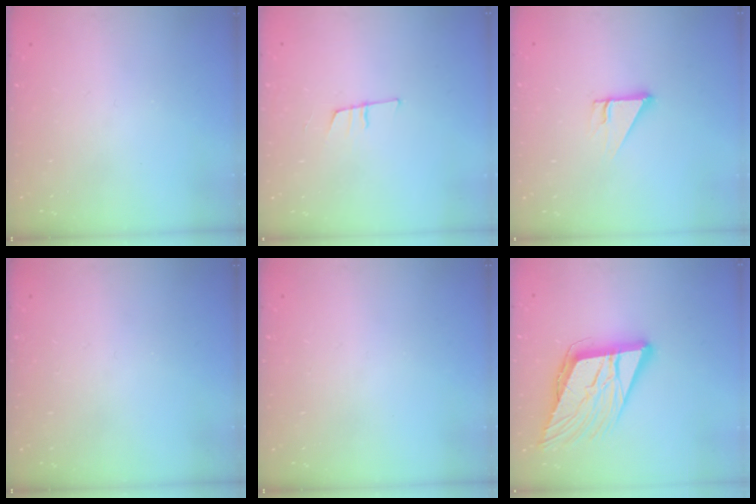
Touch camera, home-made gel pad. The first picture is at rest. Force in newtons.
{"total": 7.6, "press": 7.0, "slide": 3.0}
{"total": 3.7, "press": 3.7, "slide": 0.2}
{"total": 0.0}
{"total": 0.0}
{"total": 15.3, "press": 14.7, "slide": 4.1}